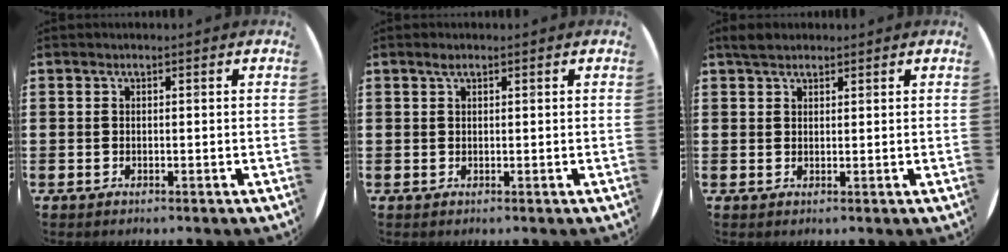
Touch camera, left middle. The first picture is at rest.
{"total": 0.7, "force": [0.4, 0.2, 0.5], "torque": [-0.010, 0.004, 0.007]}
{"total": 2.0, "force": [1.8, 0.8, 0.6], "torque": [-0.008, 0.003, 0.032]}